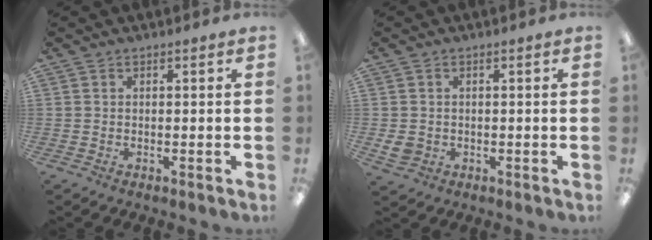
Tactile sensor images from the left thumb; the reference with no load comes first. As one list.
[{"total": 3.0, "force": [-0.3, 2.7, 1.4], "torque": [-0.030, 0.002, -0.006]}]